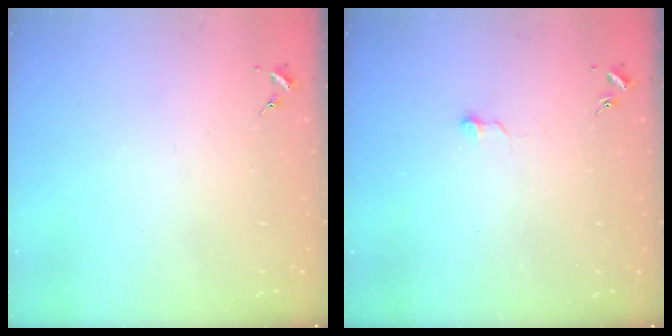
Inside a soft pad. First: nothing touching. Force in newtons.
{"total": 3.6, "press": 3.6, "slide": 0.3}